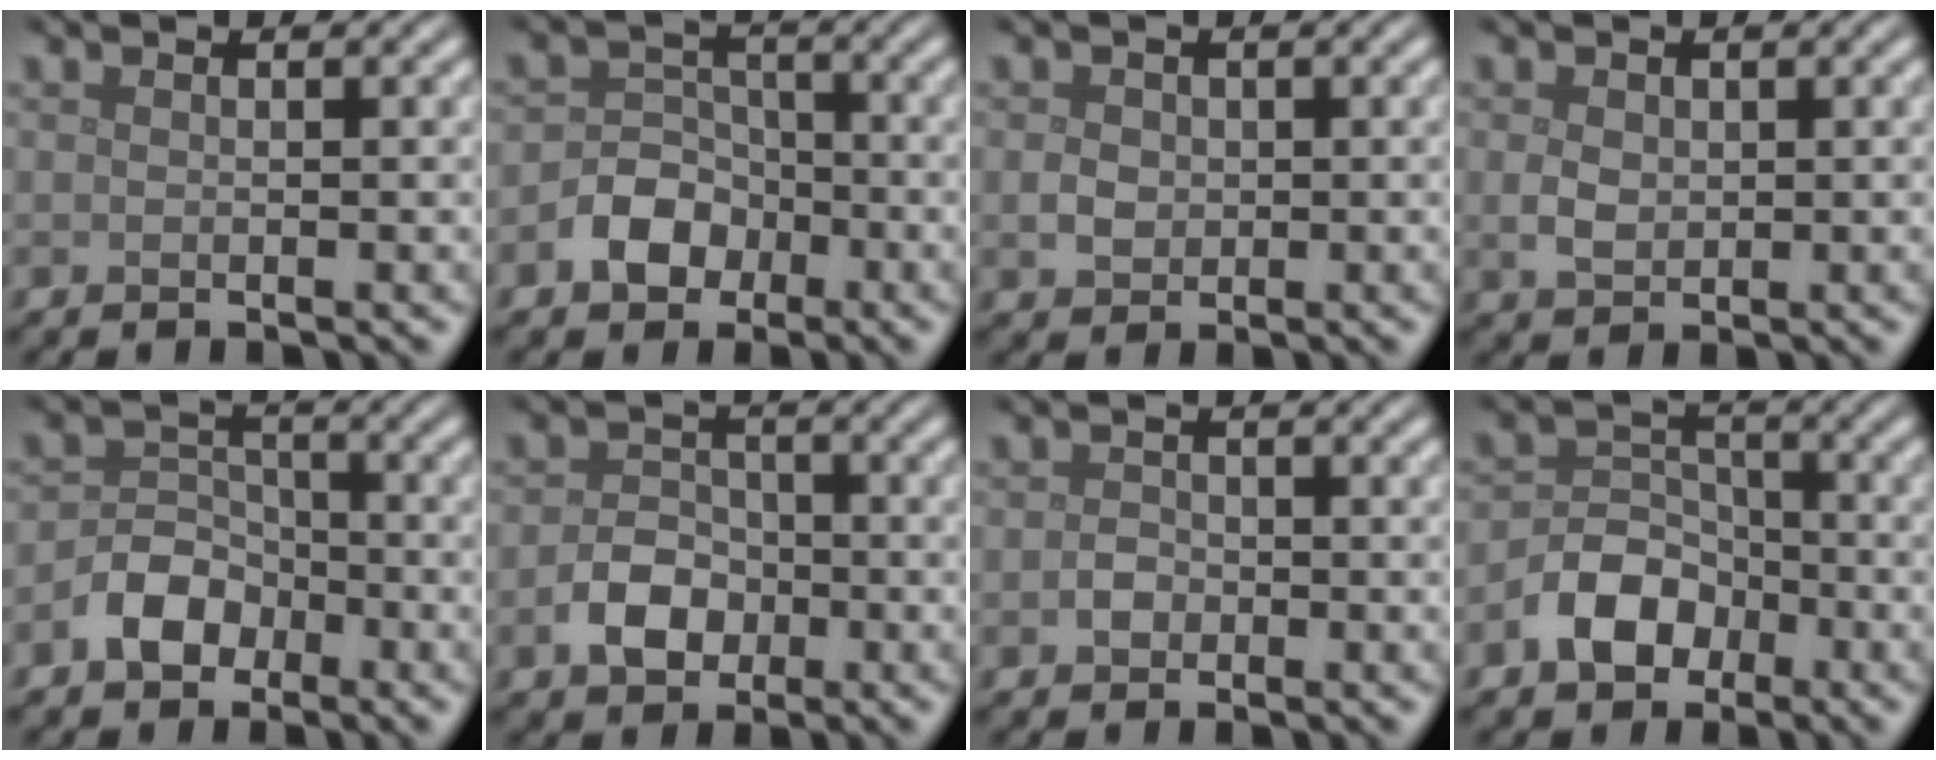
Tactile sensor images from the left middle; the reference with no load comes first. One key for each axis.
{"total": 3.7, "fx": -1.7, "fy": 2.8, "fz": 1.6, "tx": -0.021, "ty": 0.005, "tz": -0.034}
{"total": 1.6, "fx": 0.1, "fy": 1.4, "fz": 0.7, "tx": -0.012, "ty": -0.004, "tz": -0.001}
{"total": 1.9, "fx": 0.2, "fy": 1.5, "fz": 1.2, "tx": -0.027, "ty": -0.002, "tz": 0.004}
{"total": 3.5, "fx": -2.0, "fy": 2.5, "fz": 1.5, "tx": -0.021, "ty": 0.008, "tz": -0.043}
{"total": 3.4, "fx": -1.4, "fy": 2.6, "fz": 1.8, "tx": -0.028, "ty": 0.005, "tz": -0.029}
{"total": 1.2, "fx": -0.4, "fy": 1.0, "fz": 0.5, "tx": -0.008, "ty": 0.000, "tz": -0.012}
{"total": 4.5, "fx": -2.3, "fy": 3.2, "fz": 2.1, "tx": -0.035, "ty": 0.004, "tz": -0.048}